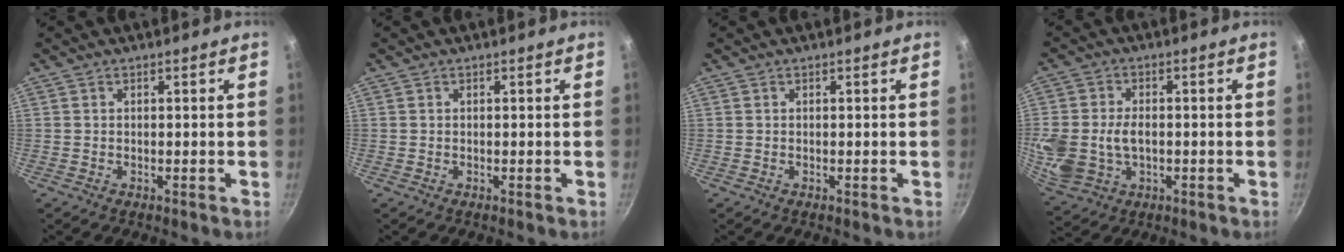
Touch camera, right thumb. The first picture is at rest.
{"total": 0.0}
{"total": 0.0}
{"total": 13.1, "force": [-0.9, 9.7, 8.8], "torque": [-0.196, 0.005, -0.007]}